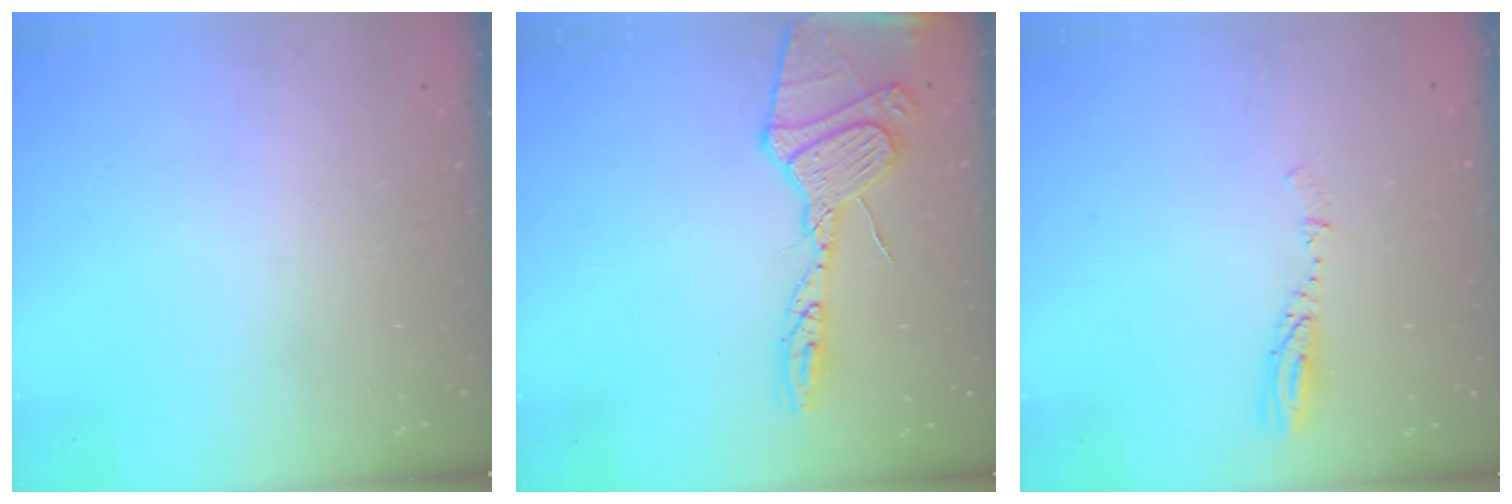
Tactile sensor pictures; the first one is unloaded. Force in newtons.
{"total": 15.8, "press": 15.7, "slide": 1.4}
{"total": 3.8, "press": 3.7, "slide": 0.2}